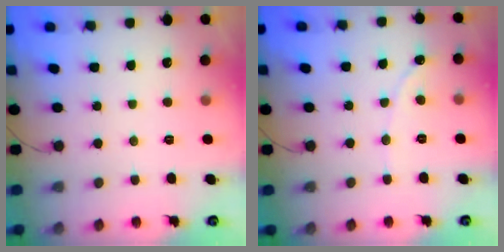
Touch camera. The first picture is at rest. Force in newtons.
{"total": 1.0, "press": 1.0, "slide": 0.1}